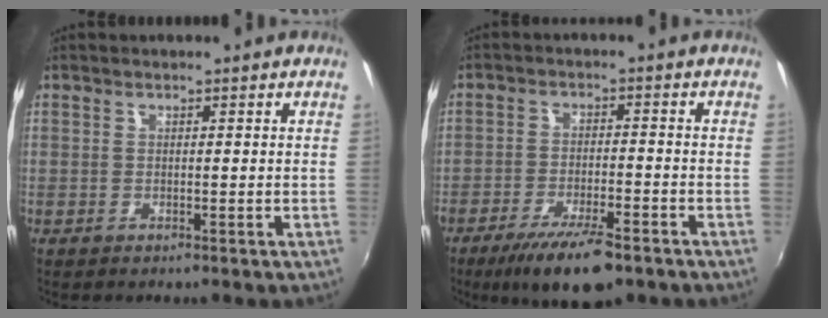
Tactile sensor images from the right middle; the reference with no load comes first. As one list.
[{"total": 11.2, "force": [-7.8, 3.1, 7.3], "torque": [-0.152, -0.021, -0.130]}]